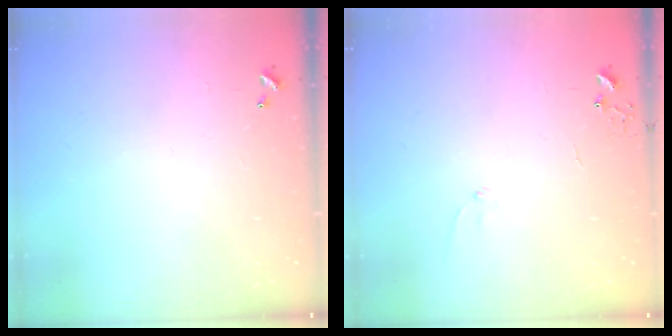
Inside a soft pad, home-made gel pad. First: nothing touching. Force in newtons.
{"total": 5.5, "press": 5.5, "slide": 0.6}